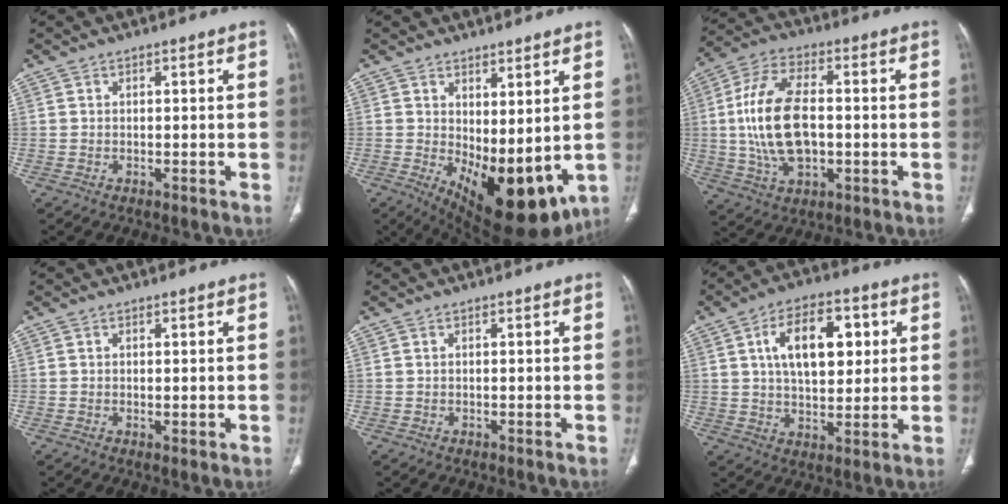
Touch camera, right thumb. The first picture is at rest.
{"total": 15.2, "force": [-0.9, 7.1, 13.4], "torque": [-0.191, -0.029, 0.014]}
{"total": 16.2, "force": [-0.2, 8.8, 13.6], "torque": [-0.268, 0.014, -0.002]}
{"total": 0.8, "force": [0.0, 0.3, 0.8], "torque": [-0.016, -0.005, 0.002]}
{"total": 0.0}
{"total": 14.1, "force": [3.9, 7.8, 11.1], "torque": [-0.150, -0.002, 0.065]}